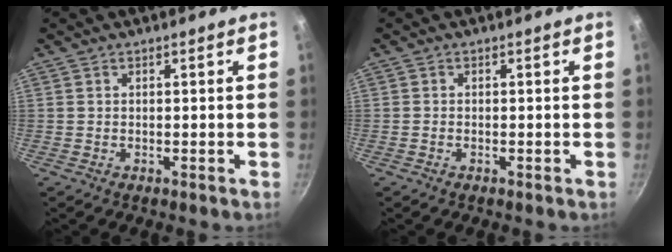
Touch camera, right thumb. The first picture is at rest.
{"total": 0.0}